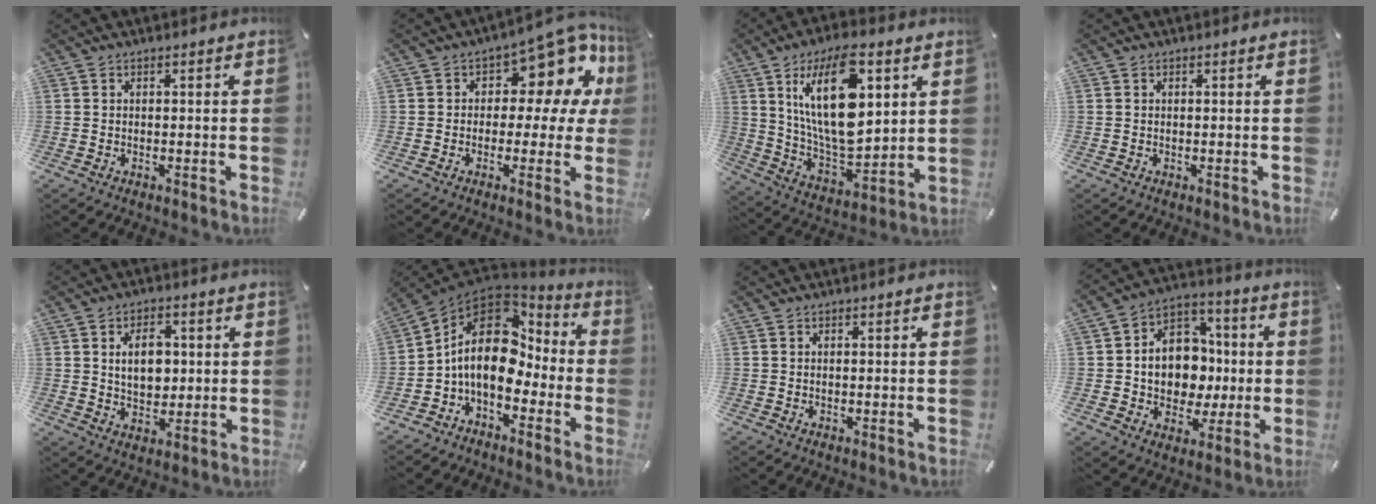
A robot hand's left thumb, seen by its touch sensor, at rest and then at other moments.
{"total": 11.9, "force": [6.7, 6.1, 7.8], "torque": [-0.105, -0.057, 0.116]}
{"total": 22.1, "force": [8.5, 10.4, 17.6], "torque": [-0.338, -0.034, 0.129]}
{"total": 0.0}
{"total": 8.0, "force": [1.3, 5.9, 5.3], "torque": [-0.090, -0.001, 0.017]}
{"total": 15.3, "force": [-0.2, 11.0, 10.6], "torque": [-0.202, 0.002, -0.008]}
{"total": 0.0}
{"total": 13.5, "force": [-1.0, 11.8, 6.5], "torque": [-0.114, 0.010, -0.005]}